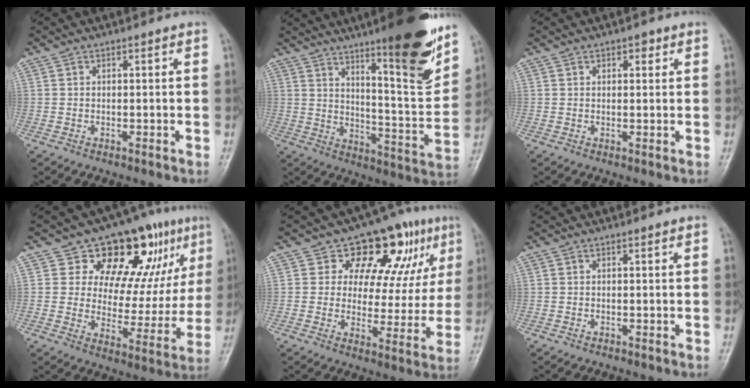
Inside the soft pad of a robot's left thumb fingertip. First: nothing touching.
{"total": 19.7, "force": [12.5, 3.4, 14.8], "torque": [-0.173, -0.076, 0.190]}
{"total": 1.9, "force": [1.0, 1.1, 1.1], "torque": [-0.004, -0.002, 0.012]}
{"total": 19.5, "force": [9.8, 10.3, 13.4], "torque": [-0.110, -0.029, 0.140]}
{"total": 16.5, "force": [8.3, 9.2, 10.9], "torque": [-0.076, -0.020, 0.114]}
{"total": 0.0}